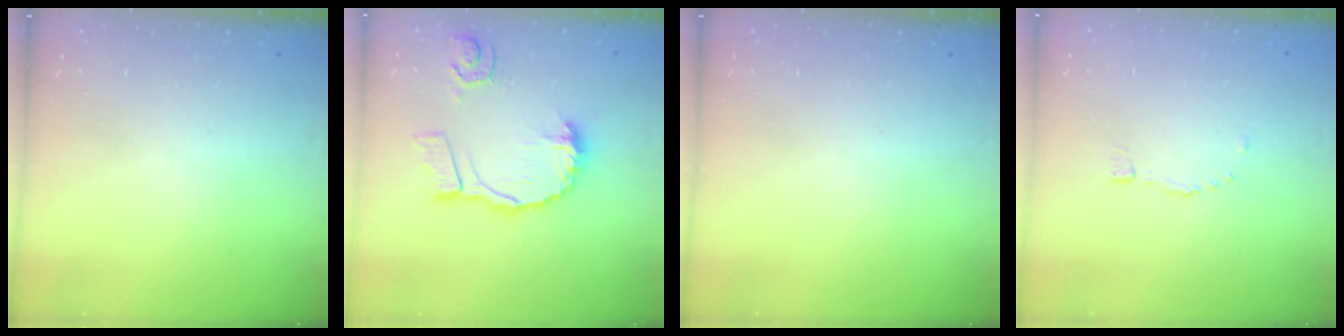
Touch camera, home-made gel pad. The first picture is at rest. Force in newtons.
{"total": 13.5, "press": 13.5, "slide": 1.1}
{"total": 0.0}
{"total": 1.7, "press": 1.5, "slide": 0.7}